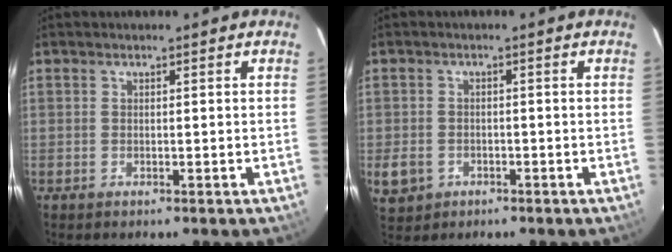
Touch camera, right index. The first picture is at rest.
{"total": 5.3, "force": [-1.8, 4.6, 2.0], "torque": [-0.058, 0.001, -0.023]}